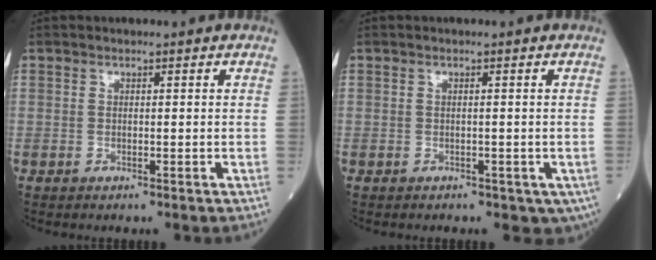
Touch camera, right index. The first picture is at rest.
{"total": 3.7, "force": [-1.9, 2.3, 2.1], "torque": [-0.014, -0.003, -0.023]}